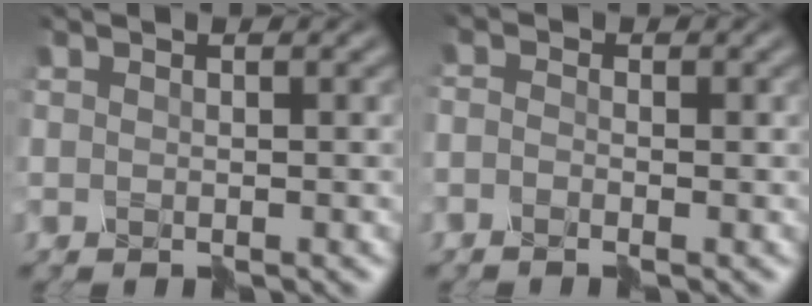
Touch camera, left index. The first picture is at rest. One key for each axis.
{"total": 1.6, "fx": -1.5, "fy": 0.3, "fz": -0.5, "tx": 0.014, "ty": 0.006, "tz": -0.026}